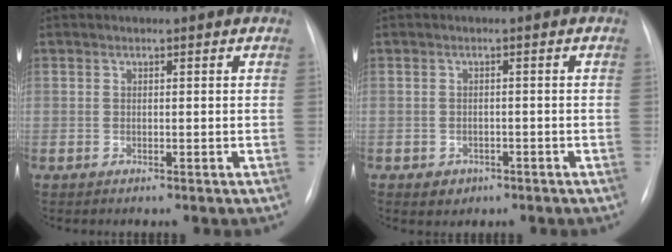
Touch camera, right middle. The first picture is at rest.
{"total": 2.2, "force": [-1.1, 1.9, 0.5], "torque": [-0.005, 0.006, -0.008]}